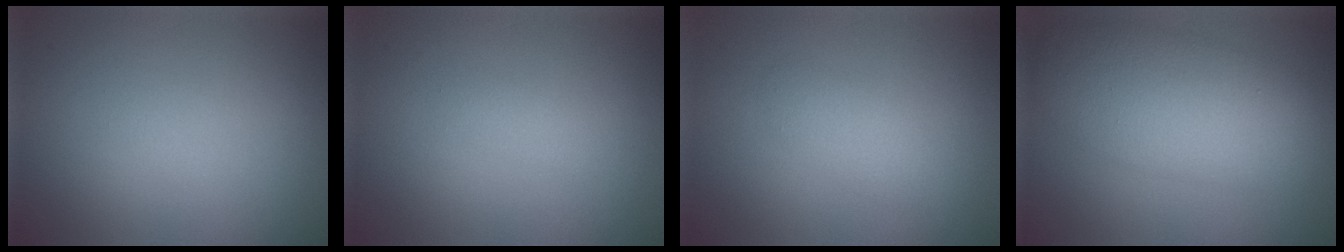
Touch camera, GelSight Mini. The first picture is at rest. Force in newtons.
{"total": 0.6, "press": 0.6, "slide": 0.0}
{"total": 1.5, "press": 1.5, "slide": 0.1}
{"total": 7.4, "press": 7.4, "slide": 0.2}